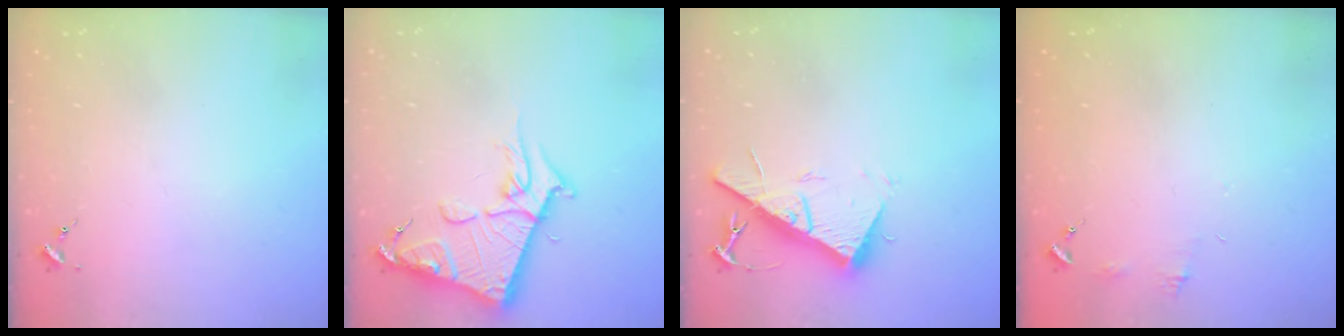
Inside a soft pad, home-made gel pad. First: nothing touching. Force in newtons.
{"total": 14.8, "press": 14.8, "slide": 1.5}
{"total": 14.3, "press": 14.3, "slide": 0.4}
{"total": 4.5, "press": 4.5, "slide": 0.5}